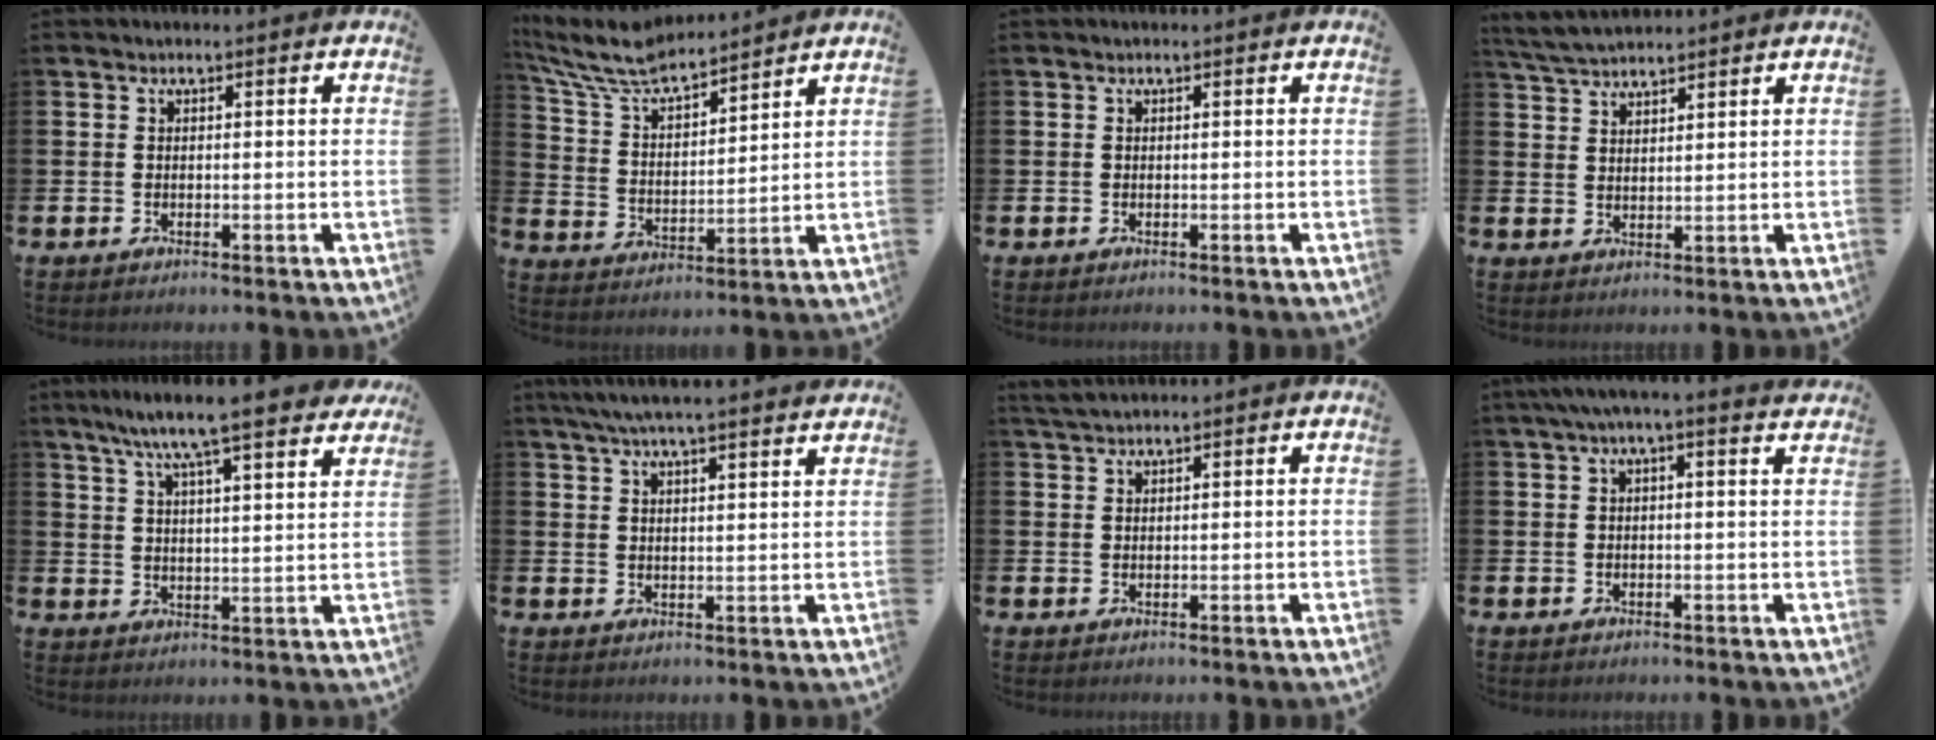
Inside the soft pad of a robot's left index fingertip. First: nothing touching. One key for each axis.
{"total": 8.0, "fx": 7.4, "fy": 1.5, "fz": 2.7, "tx": -0.084, "ty": -0.046, "tz": 0.129}
{"total": 0.0}
{"total": 4.0, "fx": 3.9, "fy": 0.5, "fz": 0.7, "tx": -0.025, "ty": -0.013, "tz": 0.071}
{"total": 8.9, "fx": 8.1, "fy": 0.8, "fz": 3.6, "tx": -0.088, "ty": -0.044, "tz": 0.141}
{"total": 5.7, "fx": 5.3, "fy": 0.1, "fz": 2.1, "tx": -0.055, "ty": -0.014, "tz": 0.097}
{"total": 2.1, "fx": 1.9, "fy": 0.3, "fz": 0.7, "tx": -0.011, "ty": -0.002, "tz": 0.035}
{"total": 2.0, "fx": 1.4, "fy": 0.0, "fz": 1.4, "tx": -0.029, "ty": 0.000, "tz": 0.025}